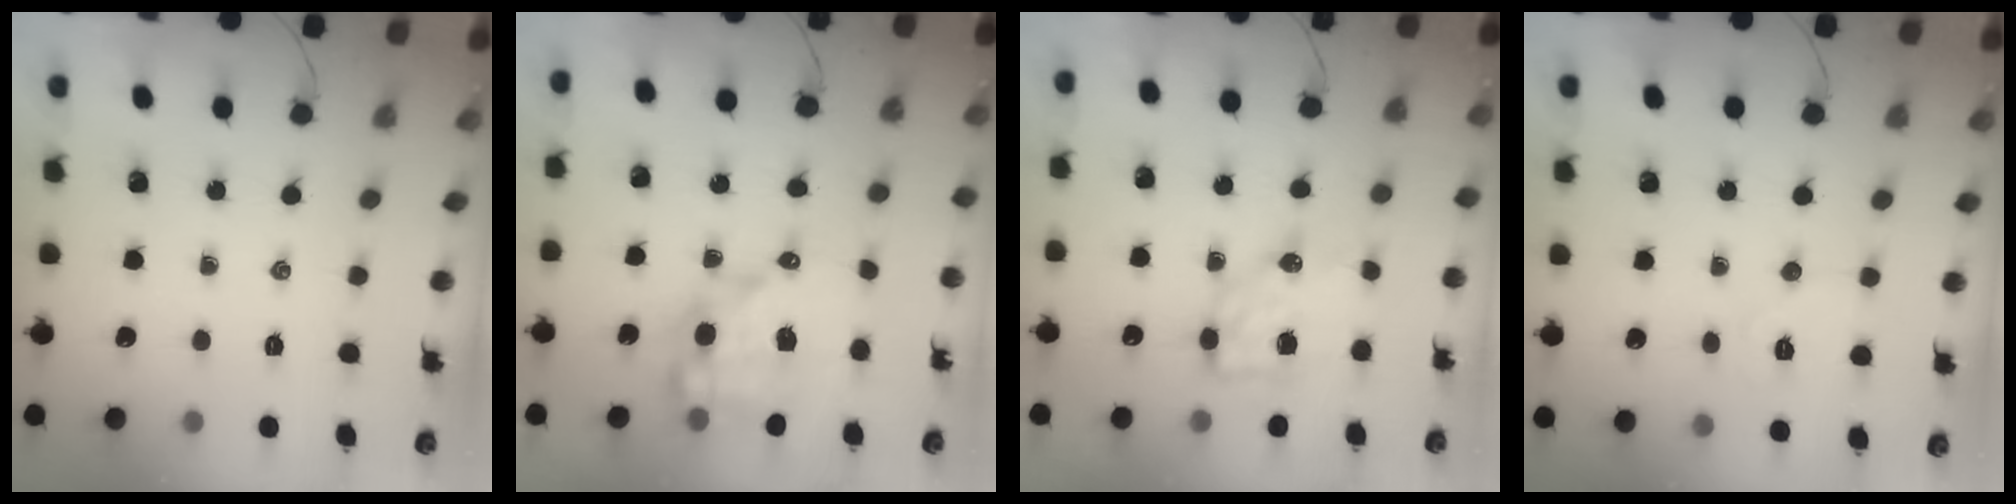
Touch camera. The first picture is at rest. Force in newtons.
{"total": 11.0, "press": 10.7, "slide": 2.7}
{"total": 8.0, "press": 7.9, "slide": 0.8}
{"total": 6.5, "press": 6.4, "slide": 1.1}